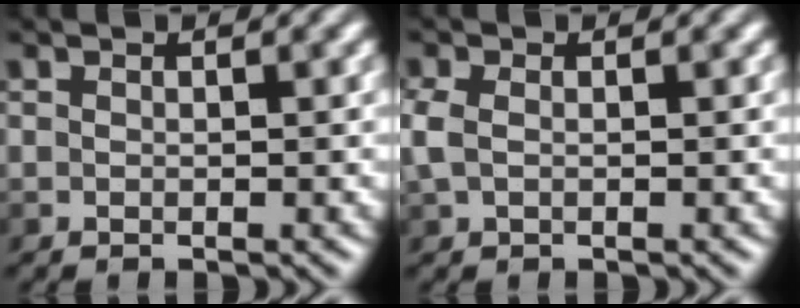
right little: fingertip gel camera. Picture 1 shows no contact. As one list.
[{"total": 1.8, "force": [0.0, 1.2, 1.2], "torque": [-0.035, 0.003, -0.002]}]